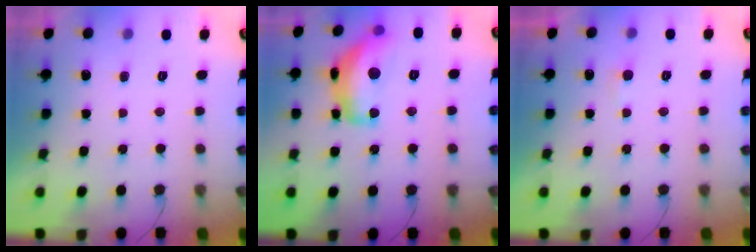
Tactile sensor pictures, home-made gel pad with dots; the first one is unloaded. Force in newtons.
{"total": 15.9, "press": 15.9, "slide": 0.8}
{"total": 3.7, "press": 3.7, "slide": 0.4}